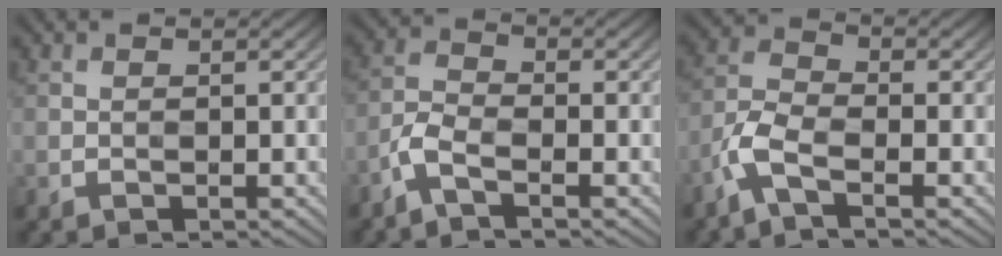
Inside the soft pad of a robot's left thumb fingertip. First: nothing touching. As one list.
[{"total": 3.5, "force": [-2.3, 1.1, 2.3], "torque": [-0.058, 0.002, -0.062]}, {"total": 4.9, "force": [-2.9, 1.6, 3.6], "torque": [-0.087, 0.000, -0.077]}]